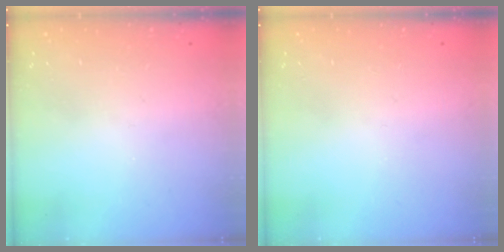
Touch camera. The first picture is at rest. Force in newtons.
{"total": 0.0}